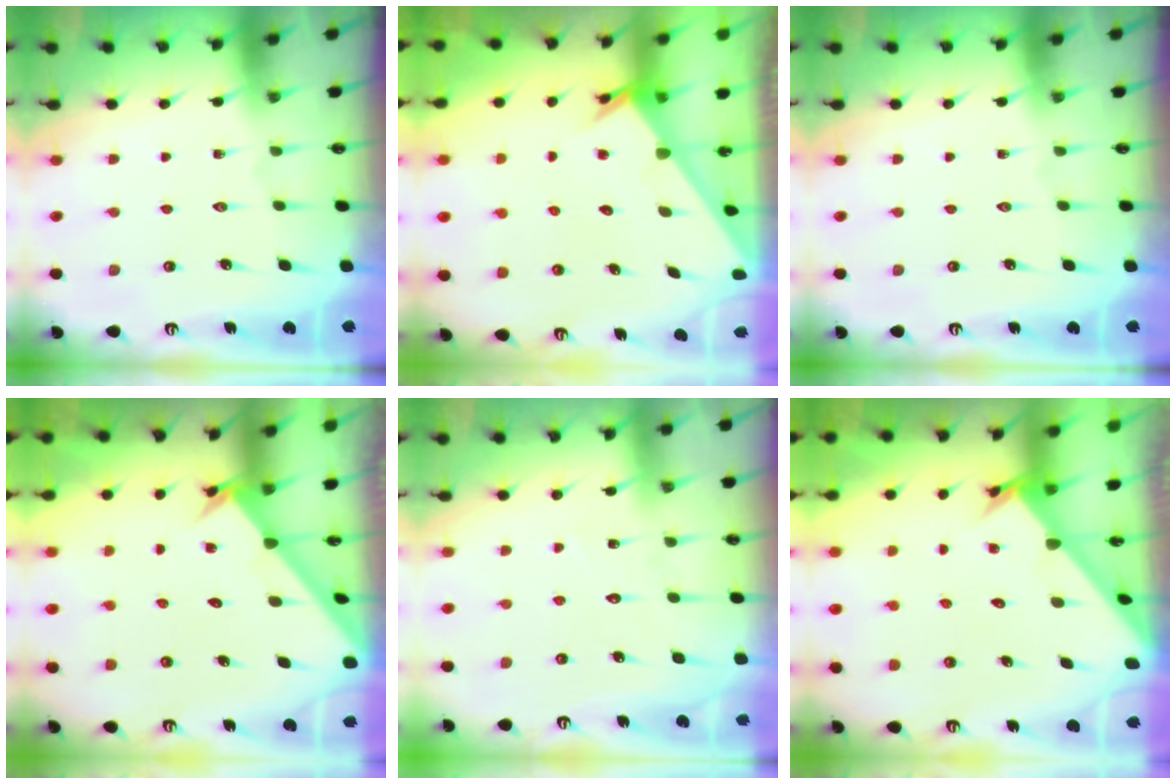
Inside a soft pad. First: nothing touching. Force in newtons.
{"total": 2.5, "press": 2.5, "slide": 0.1}
{"total": 0.0}
{"total": 2.1, "press": 2.1, "slide": 0.2}
{"total": 5.3, "press": 5.3, "slide": 0.5}
{"total": 2.6, "press": 2.6, "slide": 0.2}